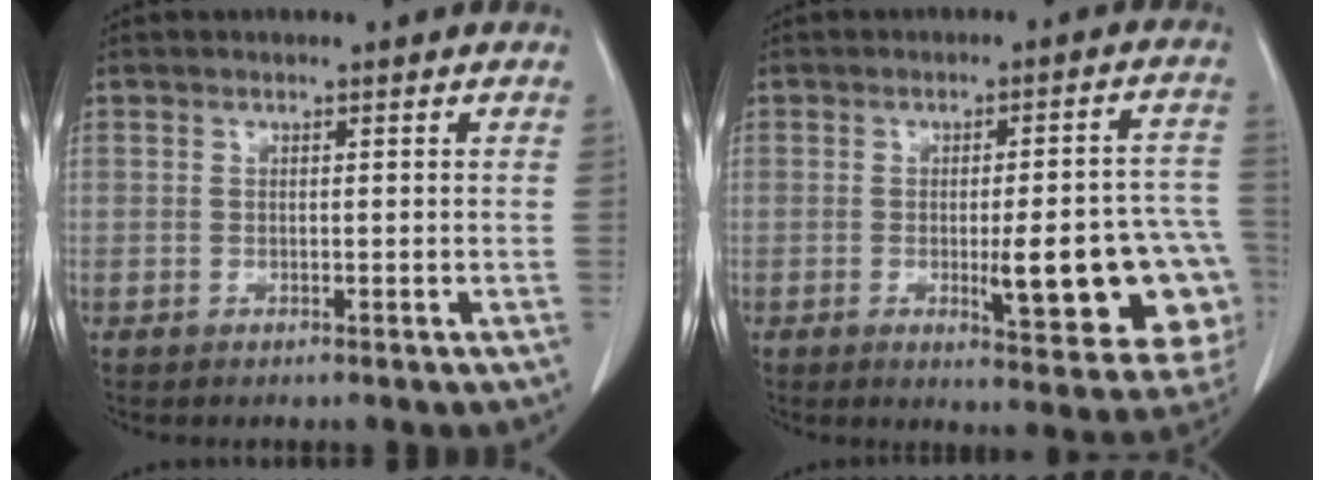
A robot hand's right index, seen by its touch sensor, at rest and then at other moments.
{"total": 17.0, "force": [-4.1, 3.7, 16.0], "torque": [-0.107, 0.024, -0.034]}